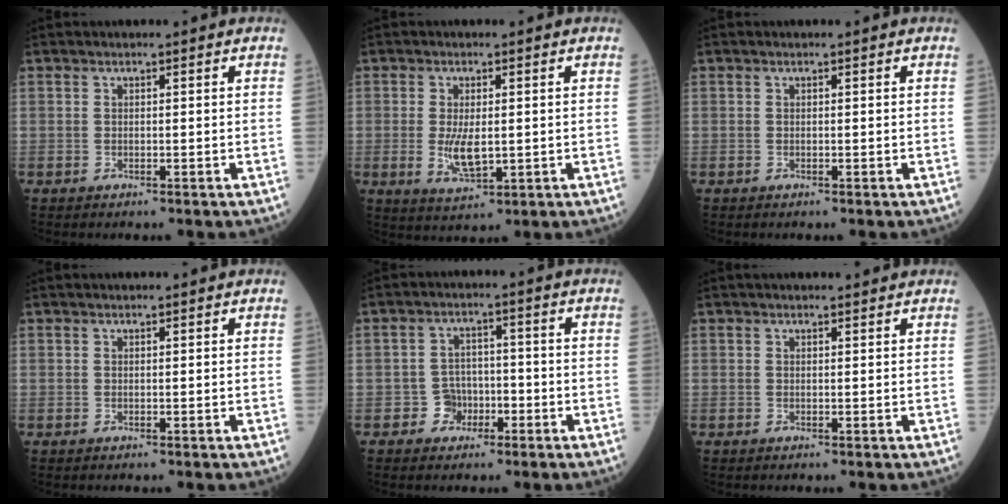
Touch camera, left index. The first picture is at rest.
{"total": 4.9, "force": [-0.3, 1.9, 4.5], "torque": [-0.091, -0.011, 0.002]}
{"total": 0.0}
{"total": 1.6, "force": [1.5, 0.1, 0.6], "torque": [-0.003, 0.020, 0.023]}
{"total": 3.6, "force": [-1.7, 3.1, 0.7], "torque": [-0.006, 0.012, -0.030]}
{"total": 4.7, "force": [4.4, 0.6, 1.4], "torque": [-0.010, 0.029, 0.053]}